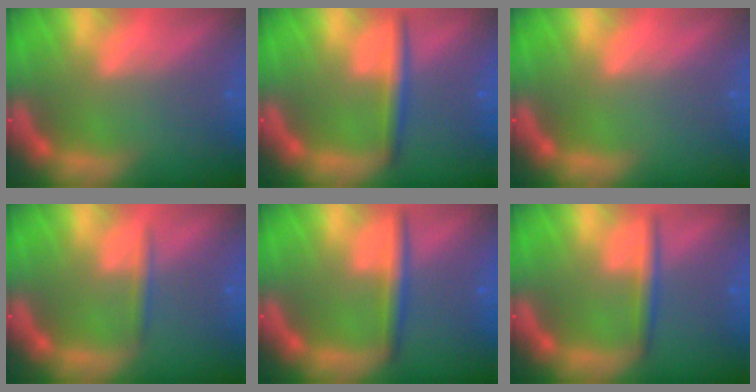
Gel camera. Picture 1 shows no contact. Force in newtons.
{"total": 3.0}
{"total": 0.0}
{"total": 1.4}
{"total": 3.0}
{"total": 2.4}